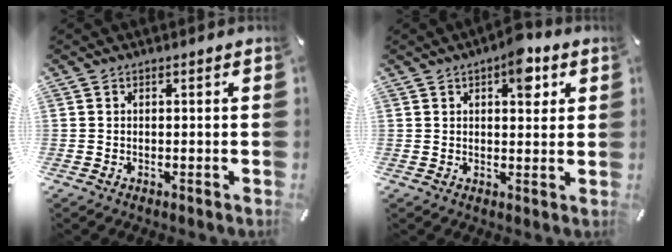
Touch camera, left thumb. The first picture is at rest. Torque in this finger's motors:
{"motor_torque": [1.24, 1.40, 0.61, -0.68, 0.22]}